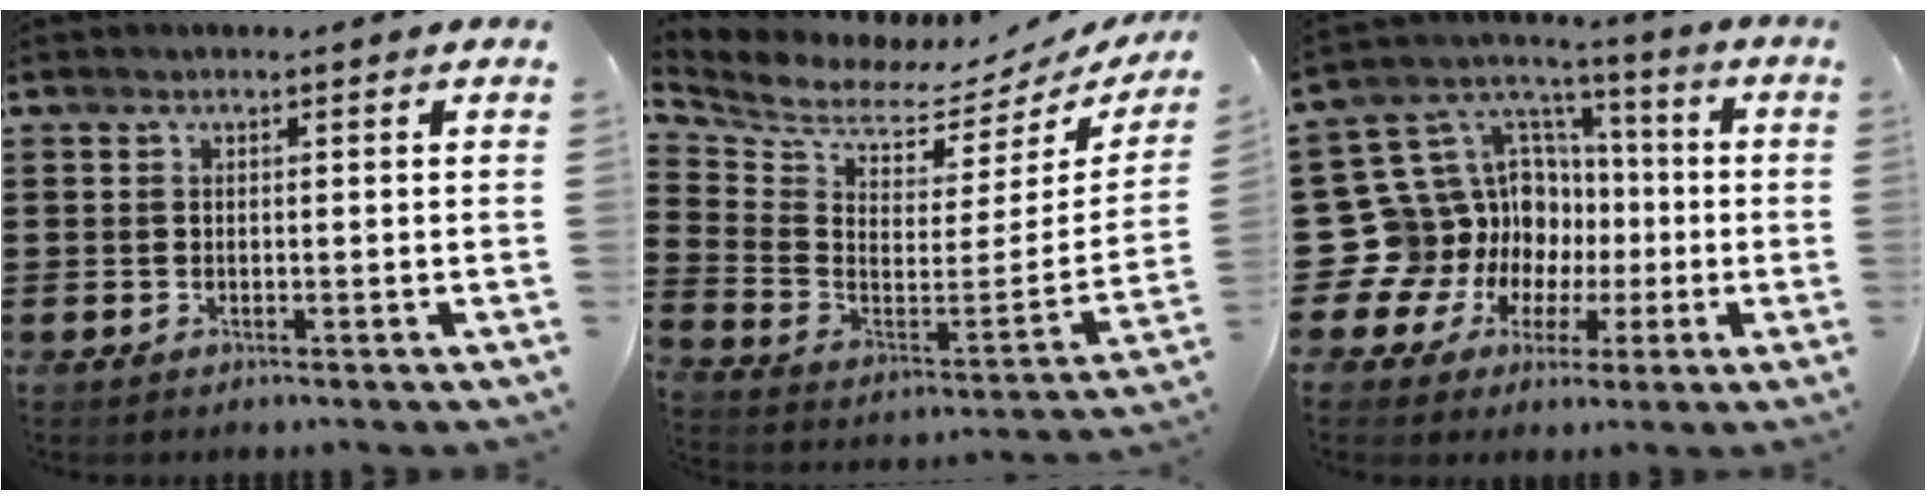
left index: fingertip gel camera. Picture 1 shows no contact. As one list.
[{"total": 4.6, "force": [4.2, 1.3, 1.4], "torque": [-0.059, -0.053, 0.066]}, {"total": 15.5, "force": [-2.0, 14.6, 4.7], "torque": [-0.152, -0.027, -0.002]}]